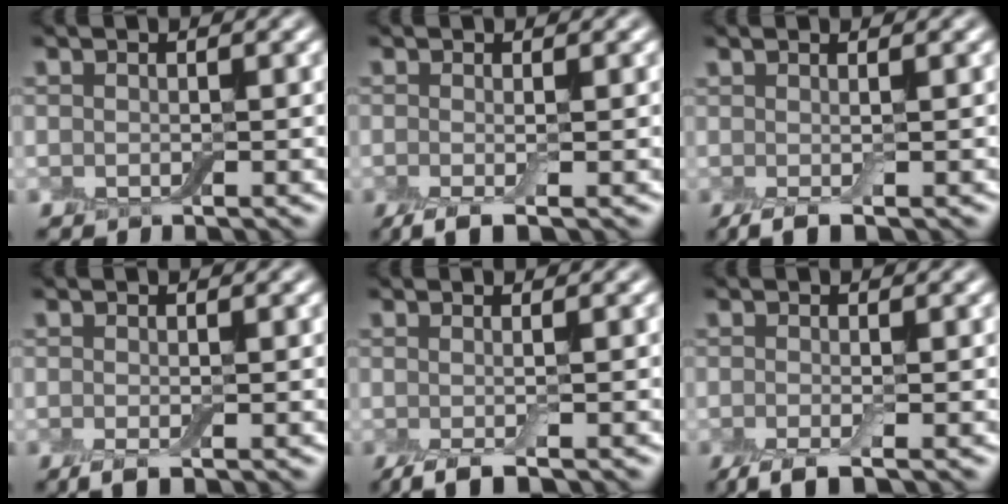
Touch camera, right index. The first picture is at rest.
{"total": 2.7, "force": [-1.0, 0.5, 2.4], "torque": [-0.046, -0.006, -0.024]}
{"total": 2.3, "force": [-0.3, 0.5, 2.2], "torque": [-0.030, 0.000, -0.008]}
{"total": 1.3, "force": [-0.4, 0.3, 1.2], "torque": [-0.026, -0.008, -0.010]}
{"total": 2.6, "force": [-0.8, 0.6, 2.4], "torque": [-0.033, -0.005, -0.021]}
{"total": 2.9, "force": [-1.7, 0.6, 2.3], "torque": [-0.044, -0.007, -0.036]}